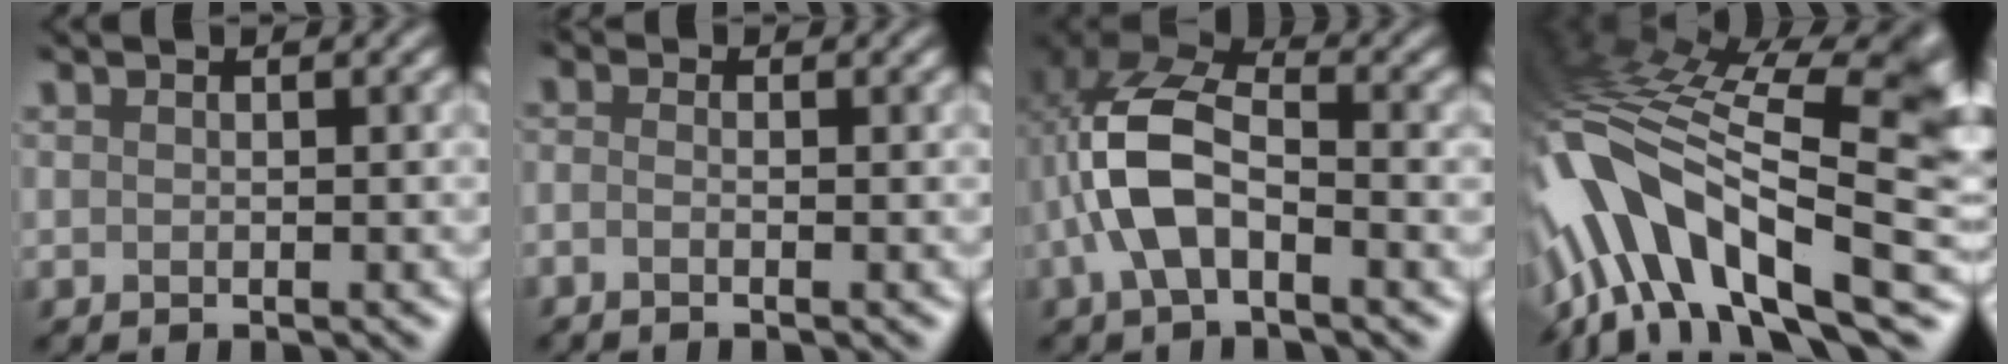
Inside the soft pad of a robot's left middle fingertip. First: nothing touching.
{"total": 1.3, "force": [-1.2, 0.2, 0.4], "torque": [-0.014, -0.005, -0.017]}
{"total": 6.2, "force": [-1.7, 3.3, 4.9], "torque": [-0.125, 0.016, -0.033]}
{"total": 14.3, "force": [-4.1, 6.3, 12.2], "torque": [-0.249, 0.013, -0.069]}